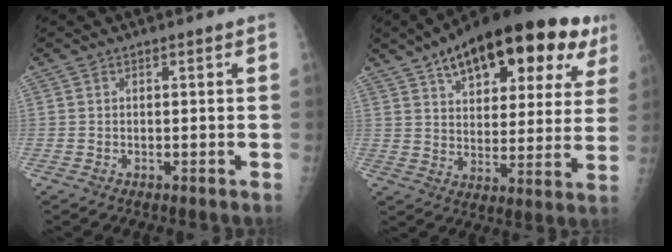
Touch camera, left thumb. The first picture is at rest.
{"total": 25.5, "force": [13.9, 11.4, 18.1], "torque": [-0.234, -0.005, 0.200]}